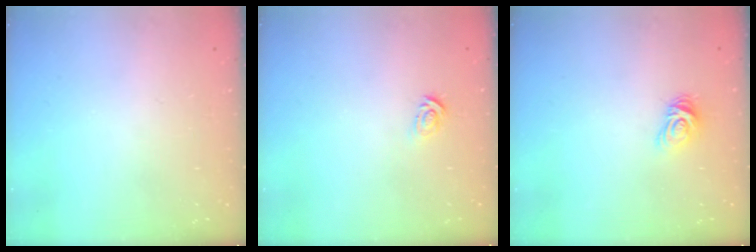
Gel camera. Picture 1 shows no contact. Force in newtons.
{"total": 2.8, "press": 2.8, "slide": 0.2}
{"total": 6.9, "press": 6.9, "slide": 0.5}